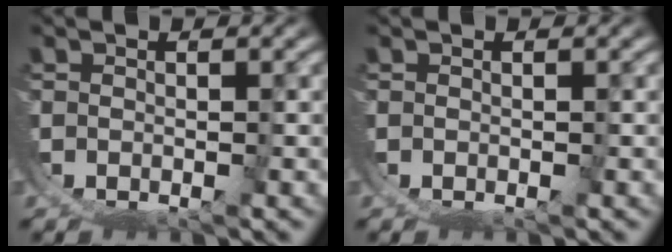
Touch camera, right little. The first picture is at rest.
{"total": 0.0}